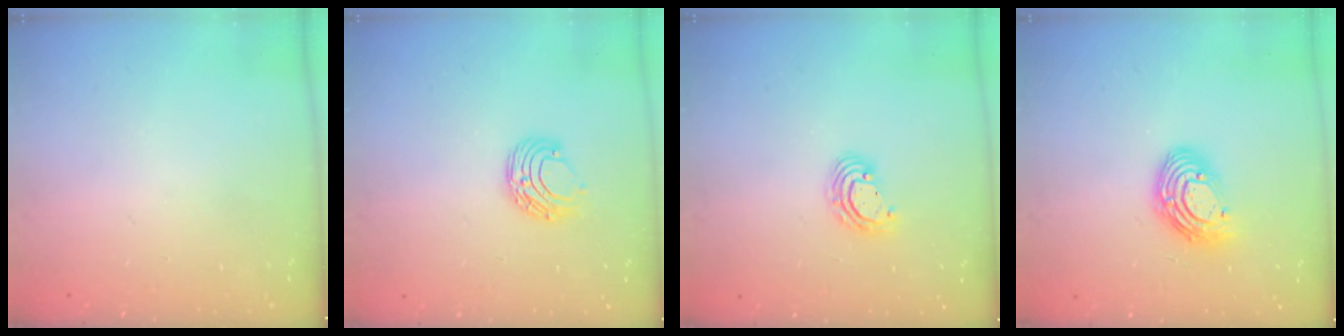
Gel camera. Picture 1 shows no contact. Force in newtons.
{"total": 6.8, "press": 6.7, "slide": 0.6}
{"total": 5.1, "press": 5.1, "slide": 0.4}
{"total": 11.2, "press": 11.2, "slide": 1.0}